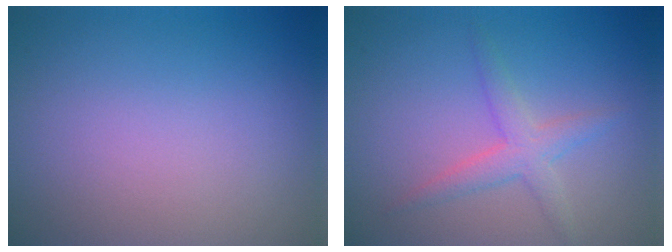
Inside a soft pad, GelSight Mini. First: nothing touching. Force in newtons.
{"total": 2.5, "press": 2.5, "slide": 0.1}